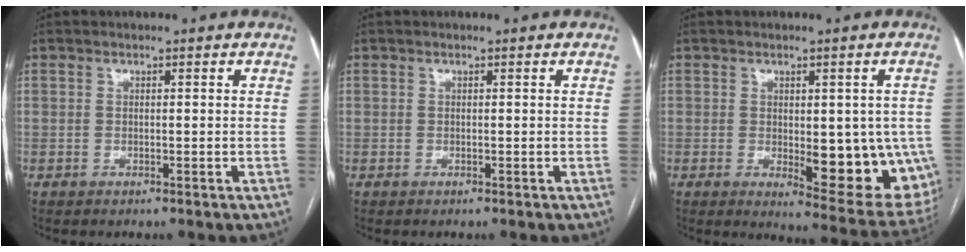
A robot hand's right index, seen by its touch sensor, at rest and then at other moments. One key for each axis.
{"total": 0.0}
{"total": 14.0, "fx": -2.5, "fy": 4.9, "fz": 12.9, "tx": -0.117, "ty": -0.008, "tz": -0.015}